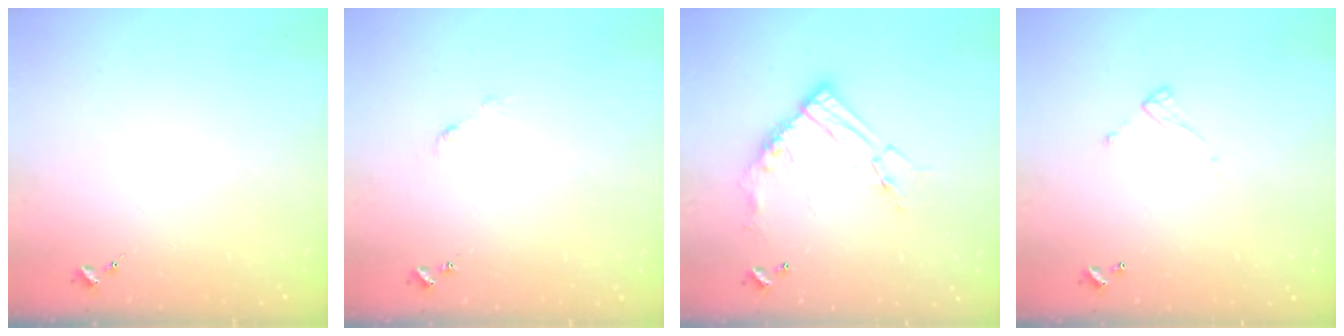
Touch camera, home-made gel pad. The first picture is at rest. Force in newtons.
{"total": 4.6, "press": 4.6, "slide": 0.4}
{"total": 15.2, "press": 15.1, "slide": 1.7}
{"total": 5.3, "press": 5.3, "slide": 0.4}